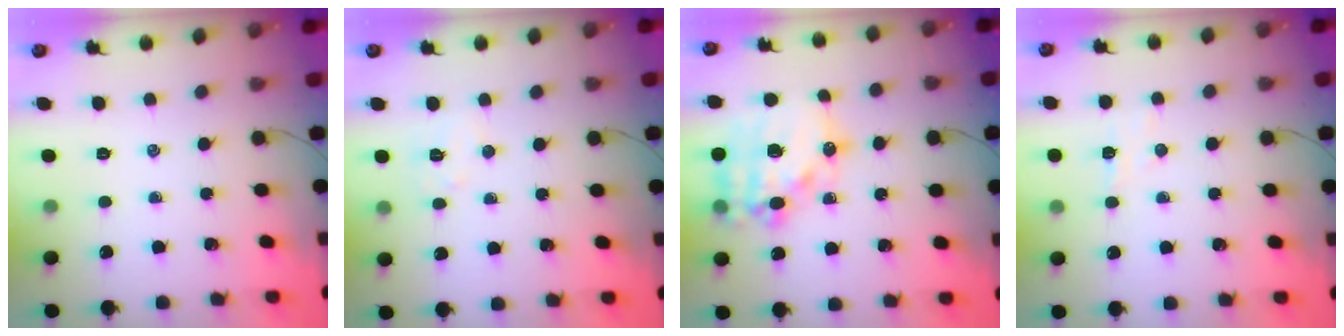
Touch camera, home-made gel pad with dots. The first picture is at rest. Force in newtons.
{"total": 4.7, "press": 4.6, "slide": 1.0}
{"total": 18.4, "press": 18.0, "slide": 3.9}
{"total": 4.4, "press": 4.3, "slide": 1.2}